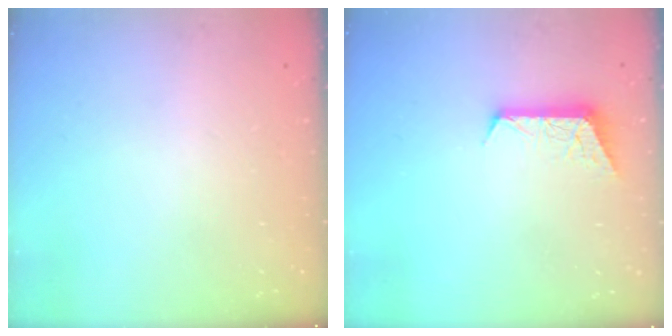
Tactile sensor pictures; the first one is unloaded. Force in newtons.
{"total": 7.5, "press": 7.5, "slide": 0.5}